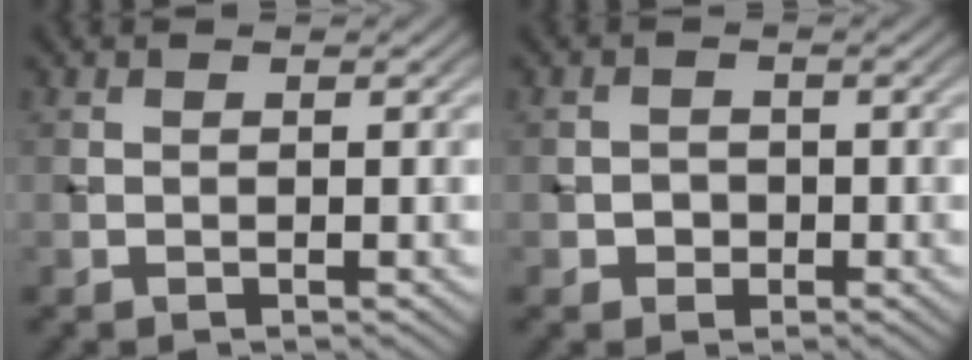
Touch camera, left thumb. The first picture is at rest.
{"total": 1.7, "force": [-0.6, 1.5, 0.5], "torque": [-0.003, -0.002, -0.013]}